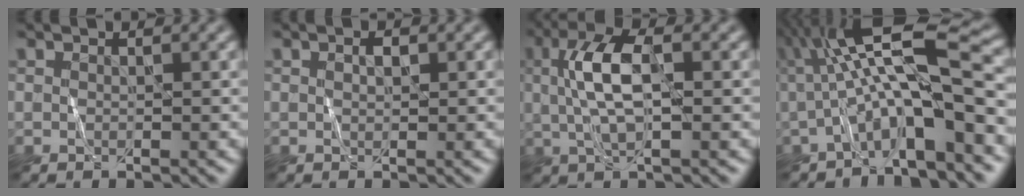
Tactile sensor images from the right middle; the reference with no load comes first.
{"total": 0.9, "force": [0.2, 0.5, 0.7], "torque": [-0.014, 0.002, 0.005]}
{"total": 5.3, "force": [0.5, 2.0, 4.9], "torque": [-0.103, 0.012, 0.005]}
{"total": 10.0, "force": [-1.2, 2.1, 9.7], "torque": [-0.158, 0.030, -0.029]}